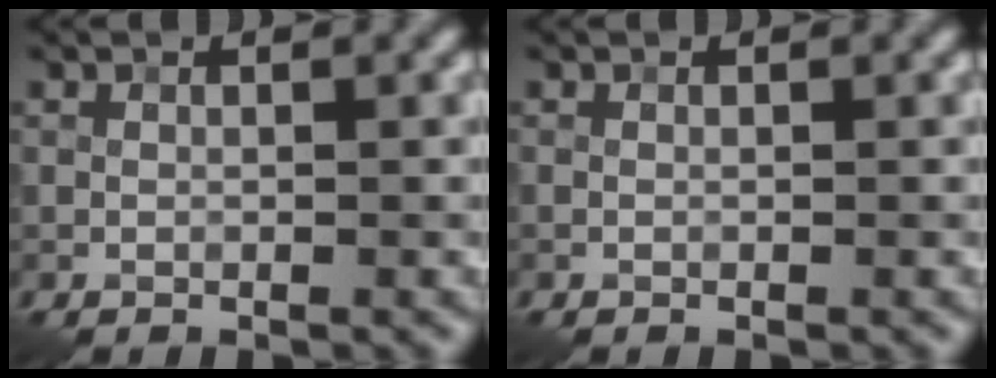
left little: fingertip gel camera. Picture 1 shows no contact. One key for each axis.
{"total": 0.0}